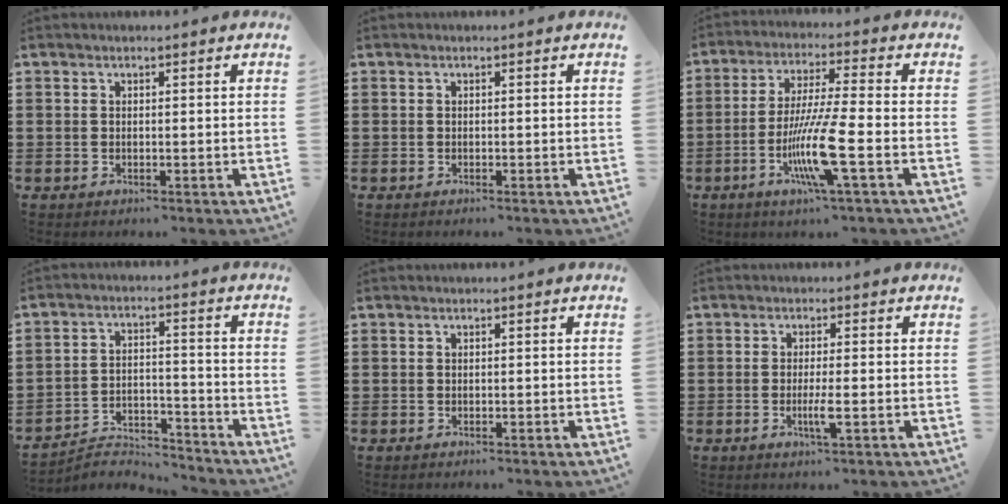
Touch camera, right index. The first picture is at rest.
{"total": 0.0}
{"total": 11.1, "force": [-4.0, 0.5, 10.4], "torque": [-0.210, -0.018, -0.079]}
{"total": 5.1, "force": [-4.9, 0.9, 0.7], "torque": [-0.013, 0.011, -0.099]}
{"total": 0.0}
{"total": 3.2, "force": [-1.1, 0.1, 3.0], "torque": [-0.059, -0.009, -0.022]}